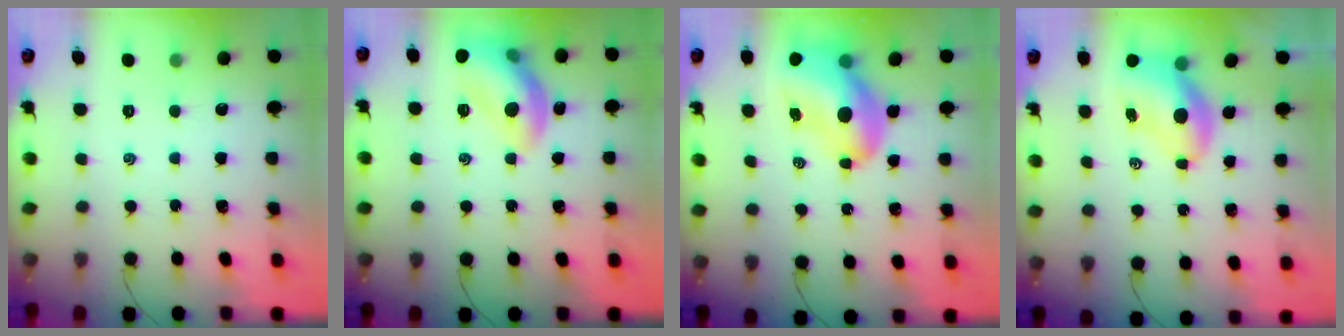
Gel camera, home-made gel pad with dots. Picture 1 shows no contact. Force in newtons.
{"total": 14.3, "press": 14.3, "slide": 1.1}
{"total": 15.0, "press": 14.2, "slide": 4.8}
{"total": 7.7, "press": 7.4, "slide": 2.1}